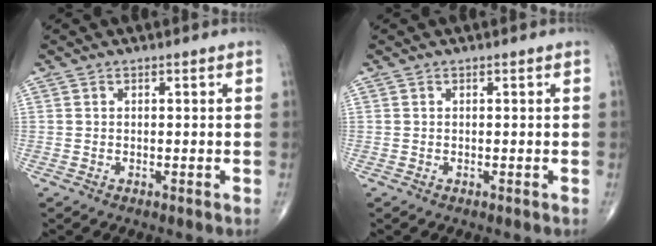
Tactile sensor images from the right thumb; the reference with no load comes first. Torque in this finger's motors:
{"motor_torque": [0.00, 0.00, 0.00, 0.00, 0.00]}